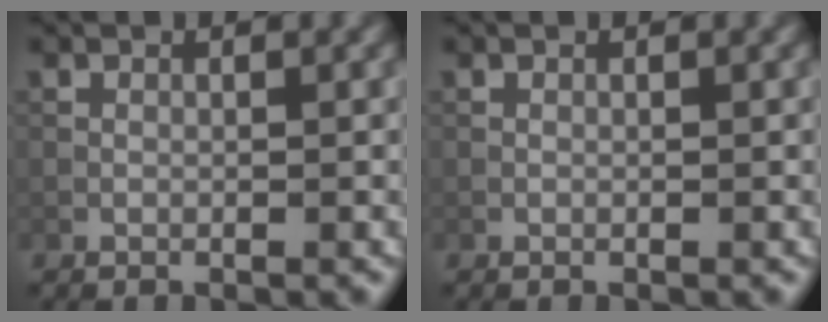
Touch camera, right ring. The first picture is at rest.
{"total": 0.0}